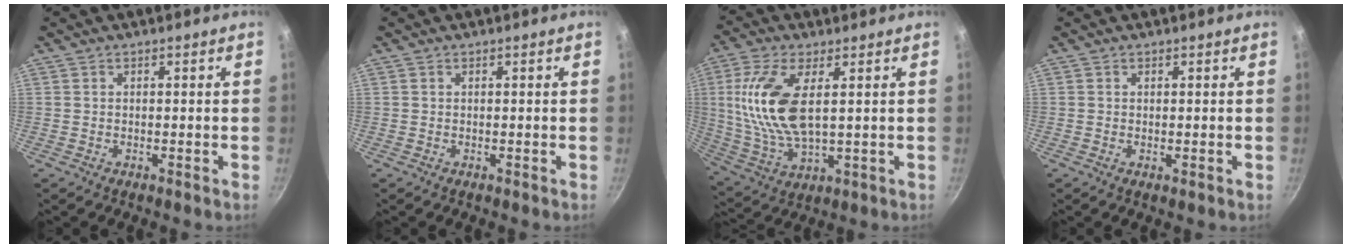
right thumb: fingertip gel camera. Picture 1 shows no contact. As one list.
[{"total": 0.0}, {"total": 15.2, "force": [2.6, 6.6, 13.5], "torque": [-0.296, -0.011, 0.058]}, {"total": 0.6, "force": [0.1, 0.0, 0.6], "torque": [-0.013, -0.004, 0.003]}]